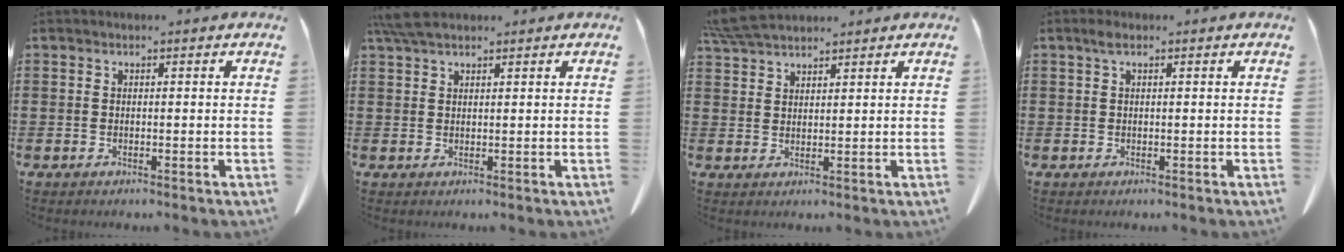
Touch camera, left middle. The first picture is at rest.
{"total": 4.0, "force": [3.0, 1.0, 2.4], "torque": [-0.055, 0.000, 0.059]}
{"total": 5.4, "force": [4.9, 0.8, 2.2], "torque": [-0.058, -0.010, 0.094]}
{"total": 1.2, "force": [0.6, 0.4, 1.0], "torque": [-0.023, 0.003, 0.010]}